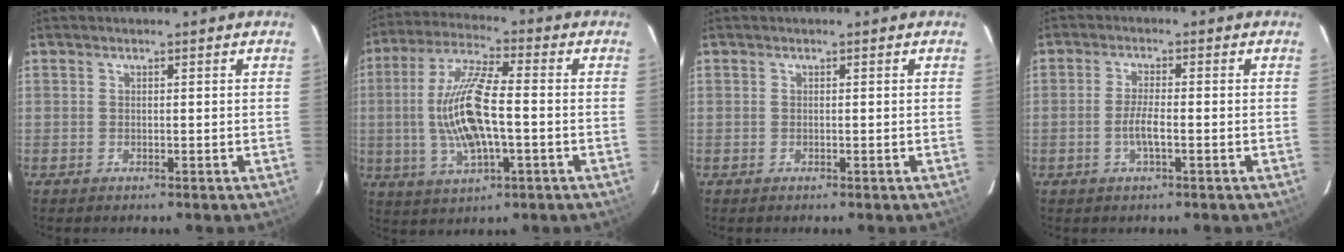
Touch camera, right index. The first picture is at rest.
{"total": 14.3, "force": [-1.6, 4.4, 13.5], "torque": [-0.272, 0.002, -0.028]}
{"total": 0.0}
{"total": 3.7, "force": [-1.3, 0.4, 3.5], "torque": [-0.069, -0.002, -0.024]}